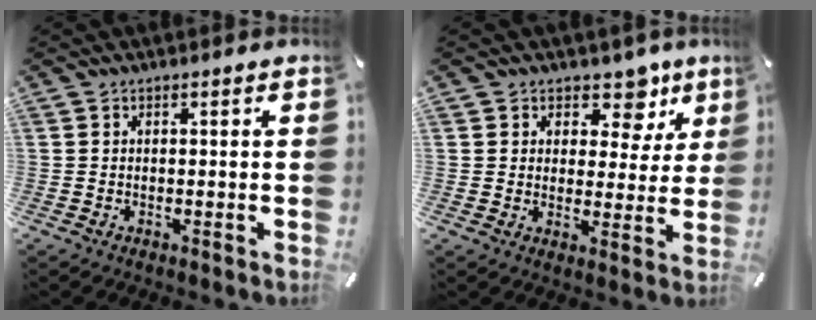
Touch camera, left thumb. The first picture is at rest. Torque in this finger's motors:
{"motor_torque": [0.34, -0.28, 0.06, -0.08, -0.05]}